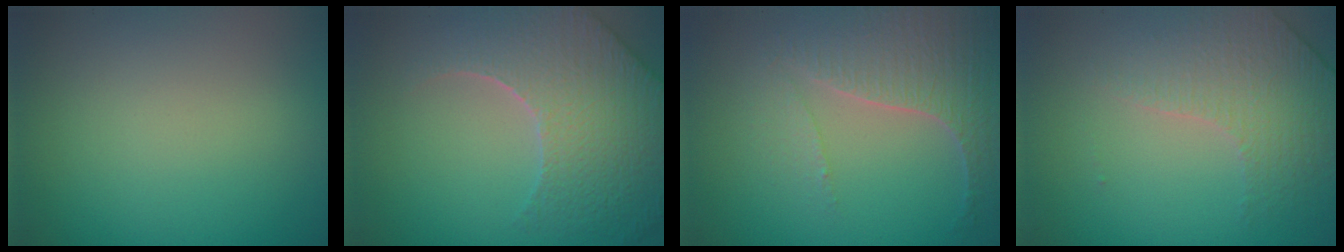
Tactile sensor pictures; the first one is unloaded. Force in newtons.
{"total": 7.6, "press": 5.8, "slide": 4.9}
{"total": 4.2, "press": 4.0, "slide": 1.3}
{"total": 4.4, "press": 3.1, "slide": 3.2}